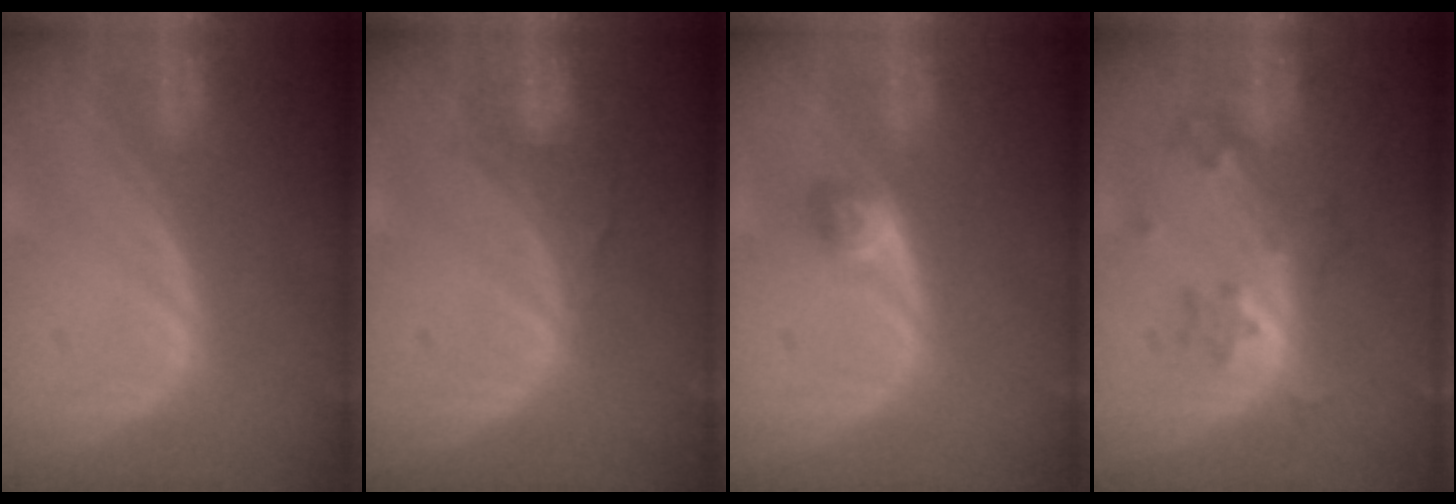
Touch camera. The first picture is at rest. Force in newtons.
{"total": 3.2, "press": 3.2, "slide": 0.2}
{"total": 2.6, "press": 2.3, "slide": 1.1}
{"total": 6.4, "press": 5.9, "slide": 2.7}